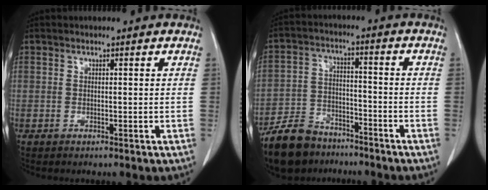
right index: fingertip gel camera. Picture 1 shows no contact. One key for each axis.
{"total": 10.6, "fx": -8.6, "fy": 5.1, "fz": 3.5, "tx": -0.080, "ty": -0.001, "tz": -0.150}